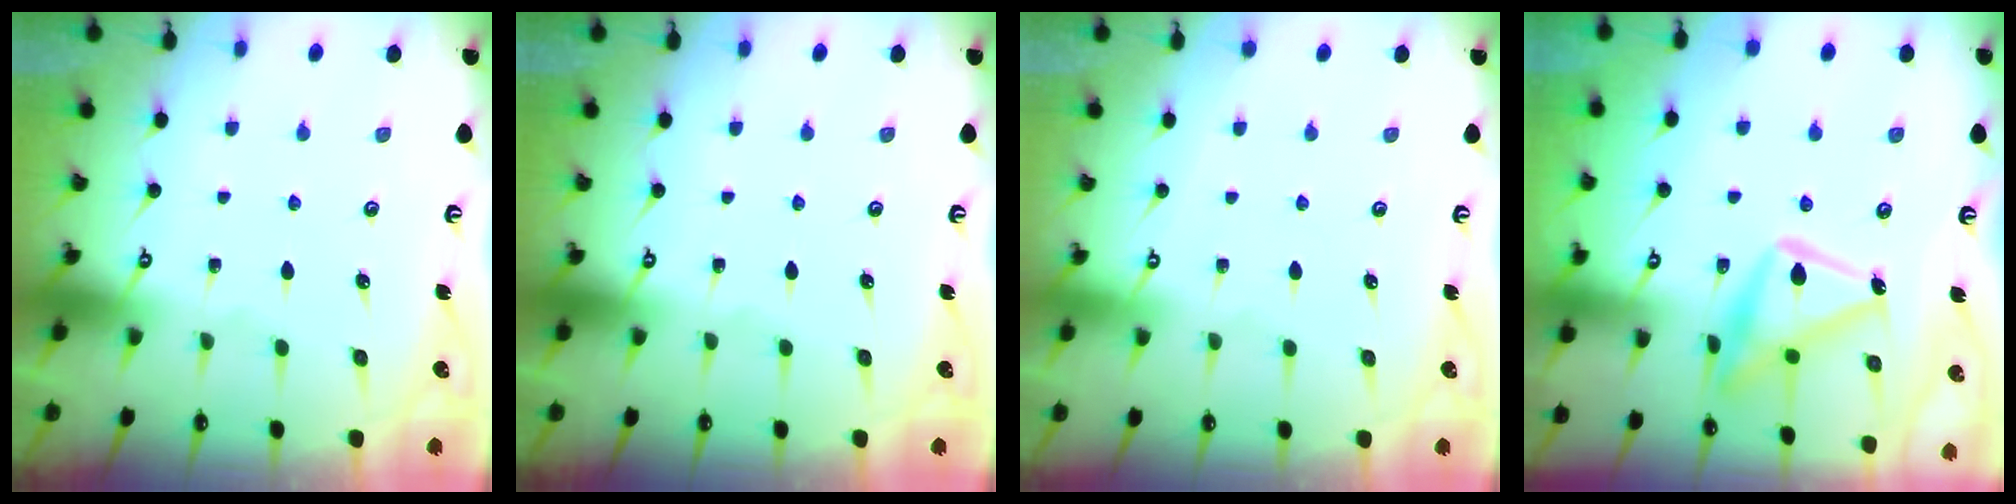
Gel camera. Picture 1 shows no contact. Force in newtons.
{"total": 0.0}
{"total": 4.0, "press": 4.0, "slide": 0.1}
{"total": 17.5, "press": 17.4, "slide": 1.0}